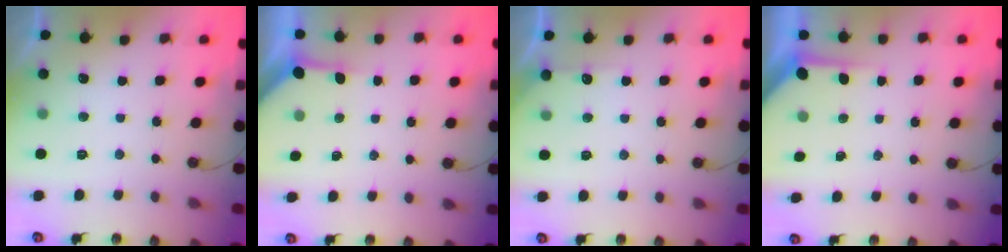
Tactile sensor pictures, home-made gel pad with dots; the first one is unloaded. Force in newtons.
{"total": 3.4, "press": 3.4, "slide": 0.4}
{"total": 3.8, "press": 3.8, "slide": 0.4}
{"total": 4.0, "press": 4.0, "slide": 0.2}